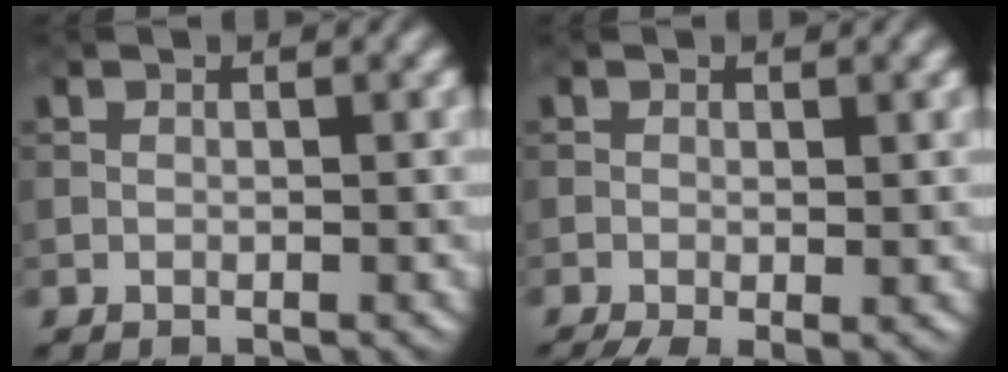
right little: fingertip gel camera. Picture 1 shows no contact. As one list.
[{"total": 2.7, "force": [-1.1, 0.9, 2.3], "torque": [-0.054, -0.008, -0.020]}]